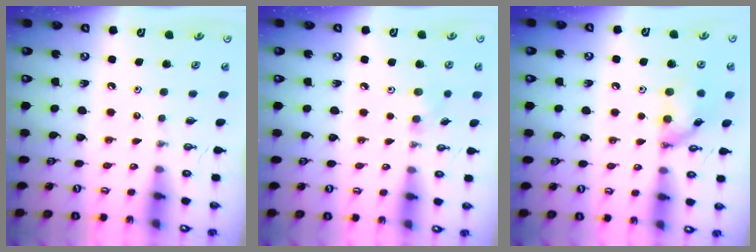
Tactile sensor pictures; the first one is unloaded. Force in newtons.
{"total": 5.2, "press": 5.0, "slide": 1.2}
{"total": 12.3, "press": 12.2, "slide": 1.3}